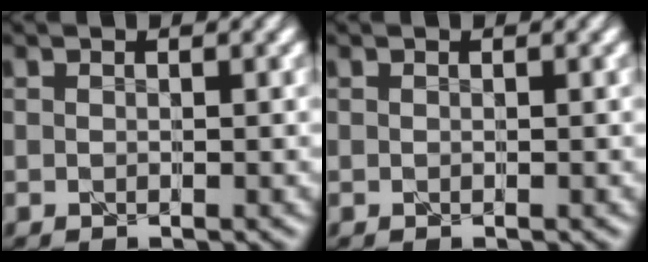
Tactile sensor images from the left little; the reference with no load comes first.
{"total": 0.0}